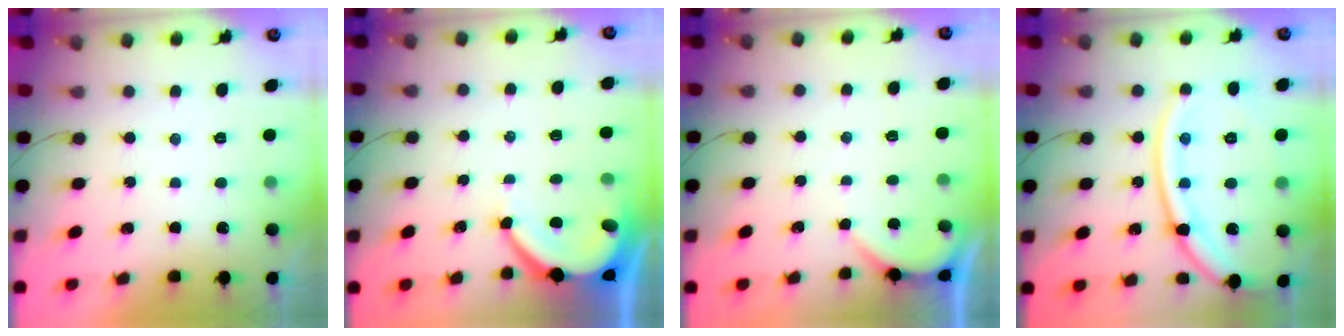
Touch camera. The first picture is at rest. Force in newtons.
{"total": 5.6, "press": 5.6, "slide": 0.5}
{"total": 1.9, "press": 1.9, "slide": 0.3}
{"total": 17.1, "press": 17.0, "slide": 2.0}